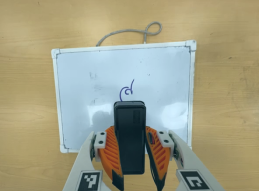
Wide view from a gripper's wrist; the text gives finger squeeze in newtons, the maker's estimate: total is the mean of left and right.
{"total": 8.9, "left": 7.5, "right": 10.2}